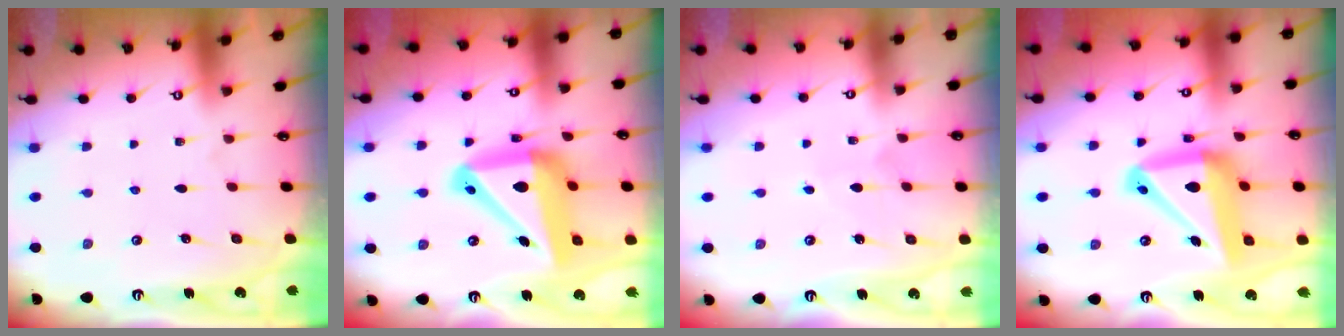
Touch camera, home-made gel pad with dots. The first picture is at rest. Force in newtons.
{"total": 19.6, "press": 19.5, "slide": 2.0}
{"total": 3.5, "press": 3.4, "slide": 0.3}
{"total": 18.6, "press": 18.4, "slide": 2.5}